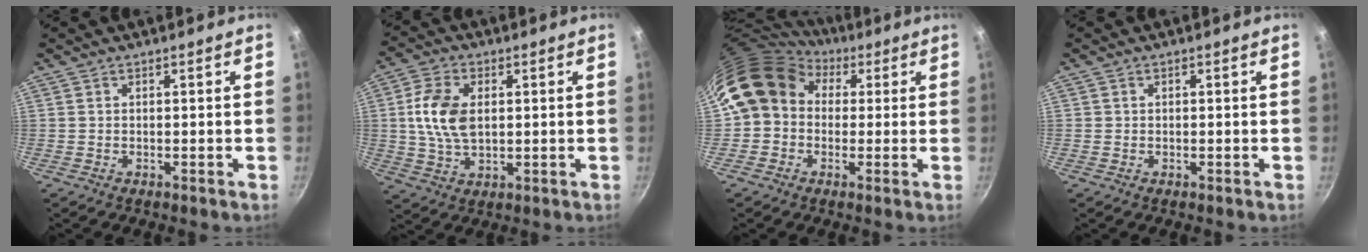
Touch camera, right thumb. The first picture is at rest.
{"total": 10.1, "force": [1.4, 6.3, 7.8], "torque": [-0.141, 0.002, 0.025]}
{"total": 11.8, "force": [3.0, 9.9, 5.8], "torque": [-0.077, 0.018, 0.033]}
{"total": 0.0}